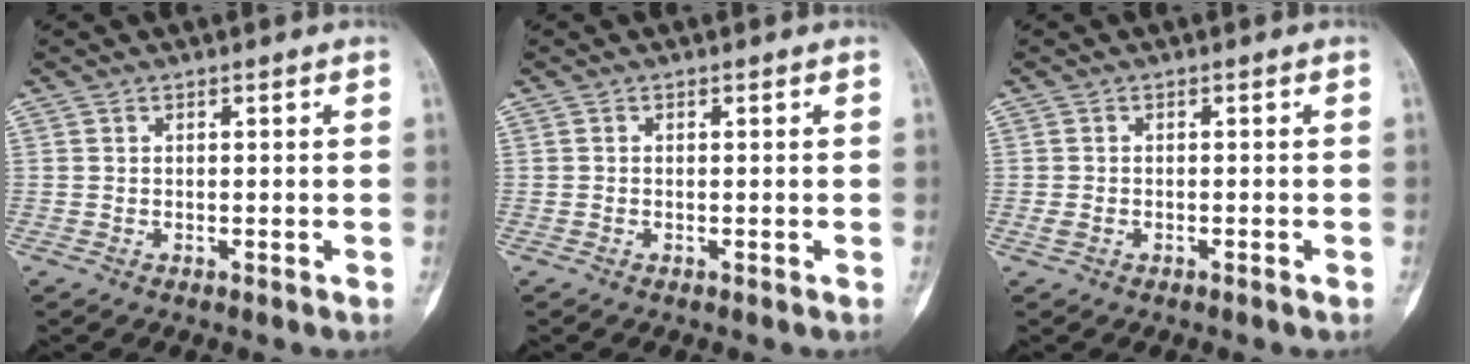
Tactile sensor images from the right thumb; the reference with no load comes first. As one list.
[{"total": 0.0}, {"total": 1.3, "force": [-0.6, 0.6, 0.9], "torque": [-0.027, 0.005, -0.010]}]